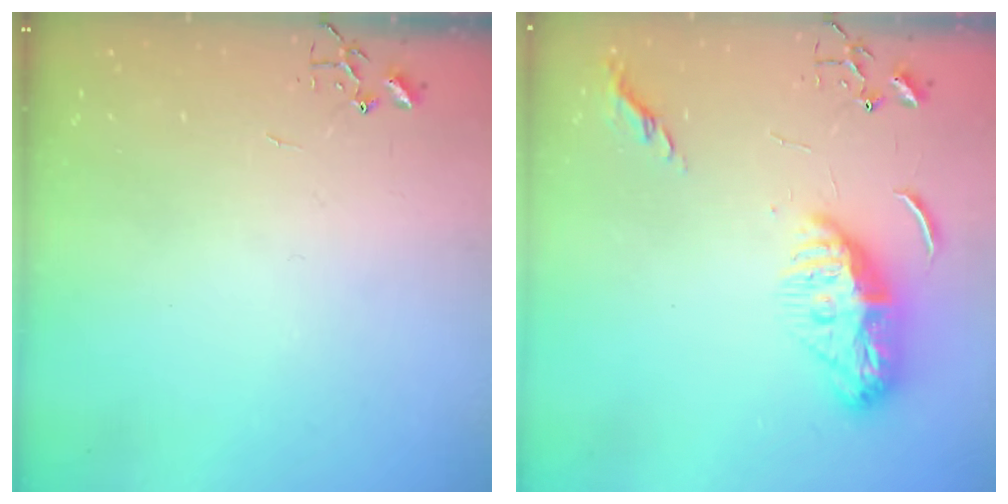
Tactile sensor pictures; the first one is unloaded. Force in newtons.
{"total": 11.1, "press": 11.1, "slide": 1.0}